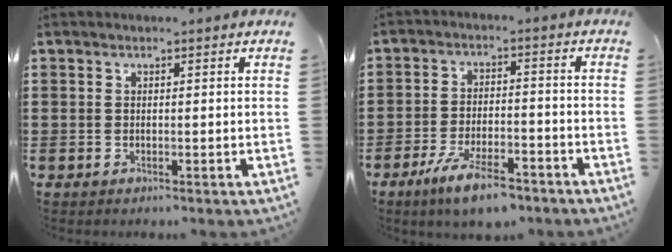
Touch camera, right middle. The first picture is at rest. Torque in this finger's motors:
{"motor_torque": [1.66, -0.48, 0.71, 0.21]}